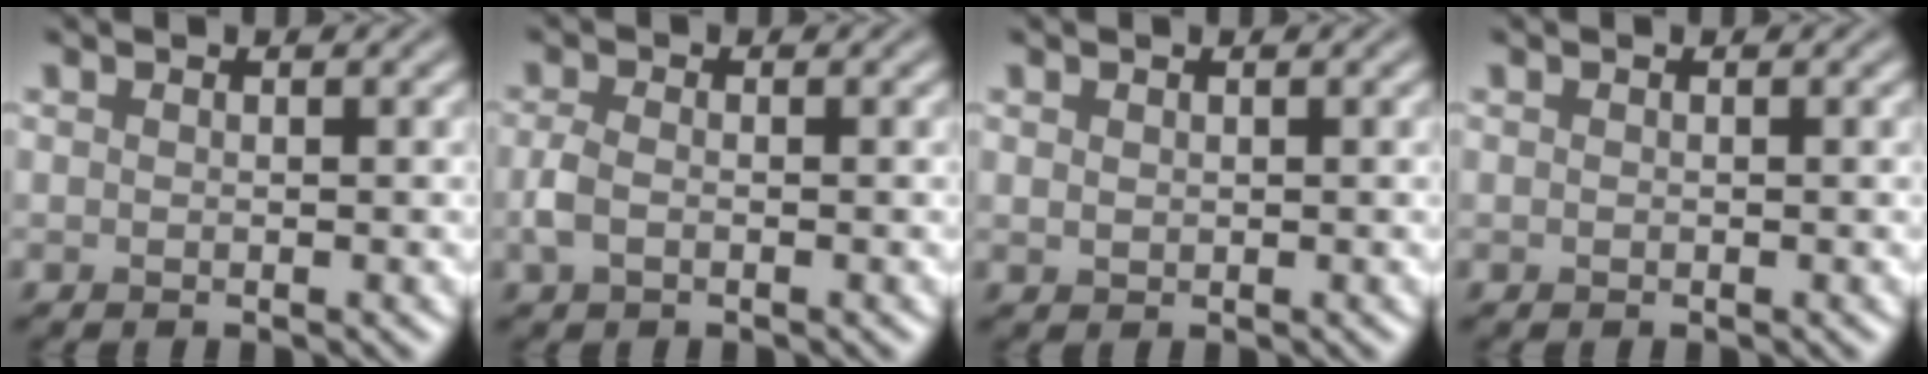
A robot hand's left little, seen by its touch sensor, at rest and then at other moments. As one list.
[{"total": 1.9, "force": [-0.6, 1.1, 1.4], "torque": [-0.034, 0.001, -0.016]}, {"total": 0.6, "force": [0.3, 0.5, 0.2], "torque": [-0.006, -0.003, 0.009]}, {"total": 0.0}]